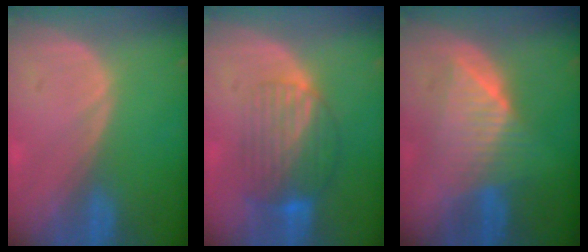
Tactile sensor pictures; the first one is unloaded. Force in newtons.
{"total": 8.3, "press": 7.3, "slide": 4.0}
{"total": 6.6, "press": 6.6, "slide": 0.1}